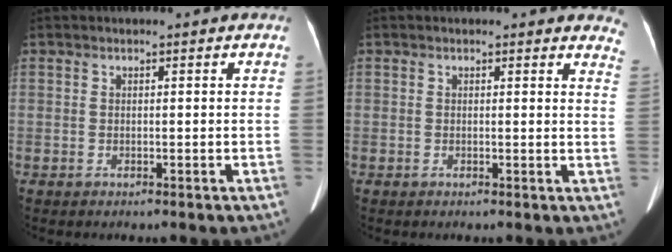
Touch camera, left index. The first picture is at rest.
{"total": 6.4, "force": [6.0, 2.0, 1.2], "torque": [0.015, -0.020, 0.028]}